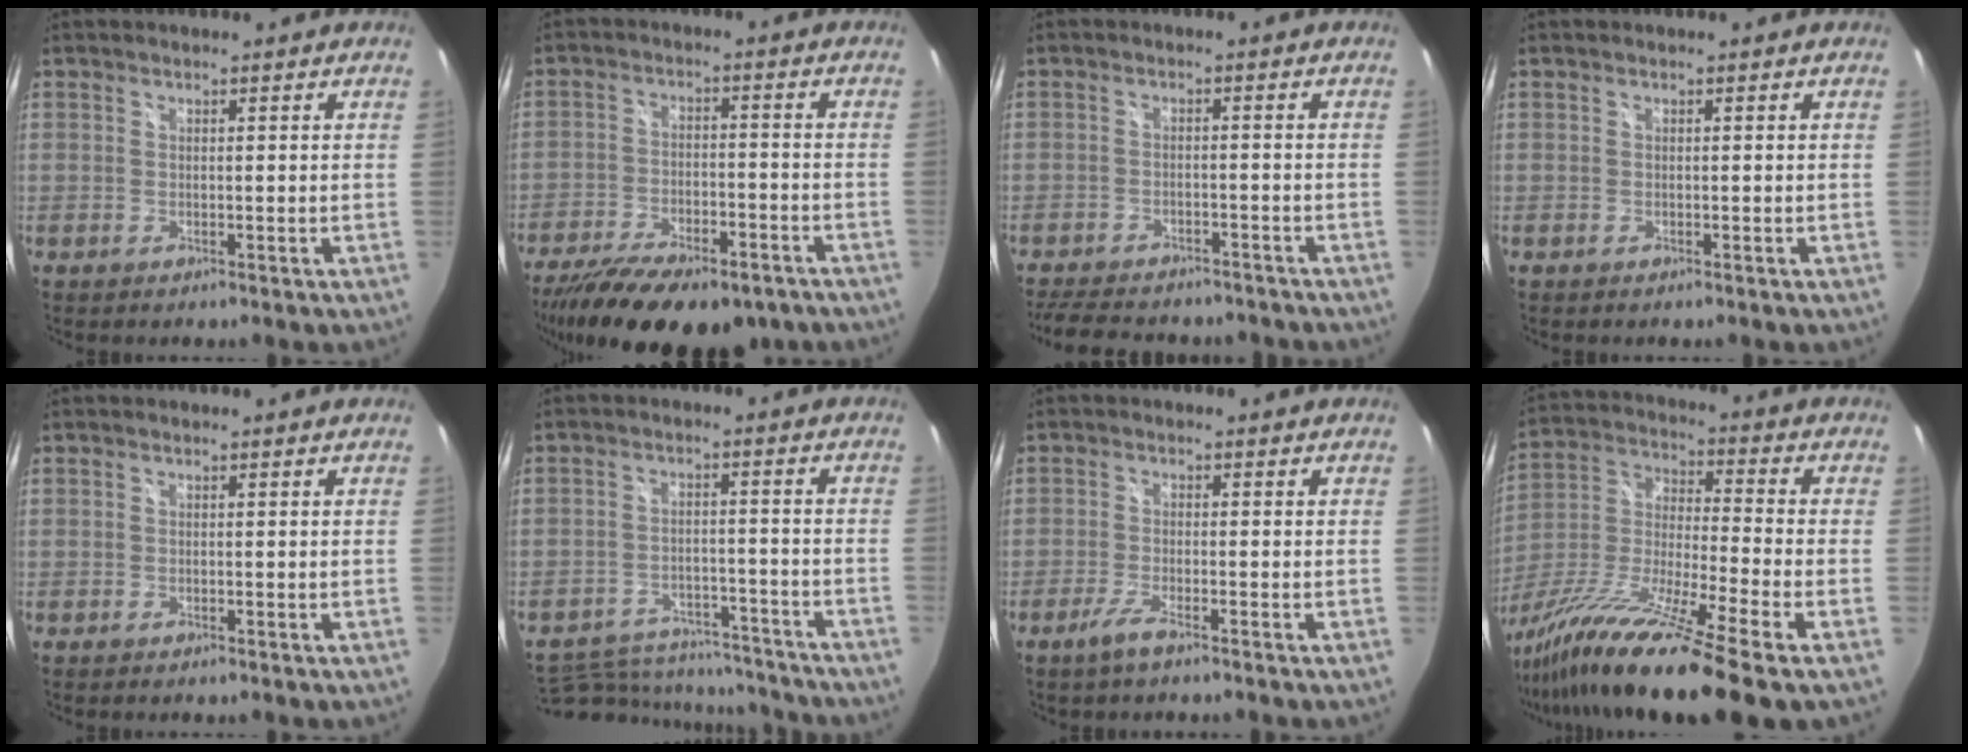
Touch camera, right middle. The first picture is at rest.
{"total": 19.9, "force": [-14.3, 7.4, 11.7], "torque": [-0.230, -0.046, -0.209]}
{"total": 13.3, "force": [-11.3, 4.3, 5.7], "torque": [-0.122, -0.024, -0.159]}
{"total": 0.0}
{"total": 0.9, "force": [0.7, -0.5, 0.2], "torque": [-0.002, 0.008, 0.010]}
{"total": 17.0, "force": [-14.7, 6.3, 5.8], "torque": [-0.134, 0.008, -0.190]}
{"total": 2.5, "force": [-1.6, -0.3, 1.9], "torque": [-0.049, -0.003, -0.038]}
{"total": 20.3, "force": [-14.6, -0.9, 14.0], "torque": [-0.264, -0.051, -0.266]}